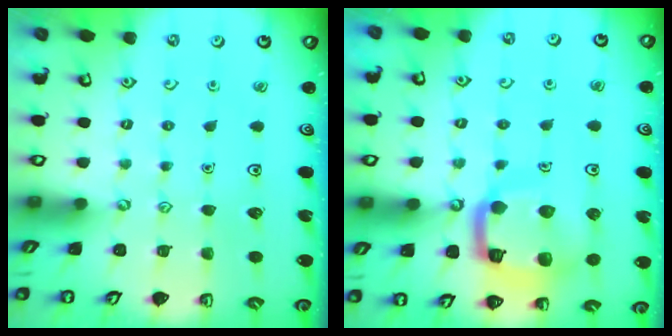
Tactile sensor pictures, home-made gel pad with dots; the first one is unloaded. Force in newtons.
{"total": 13.5, "press": 13.4, "slide": 1.3}